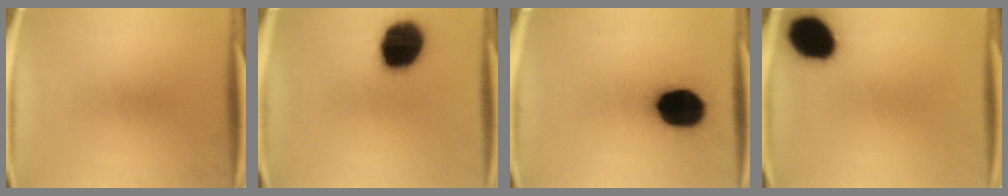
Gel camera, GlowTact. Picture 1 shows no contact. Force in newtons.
{"total": 20.0}
{"total": 18.3}
{"total": 13.6}